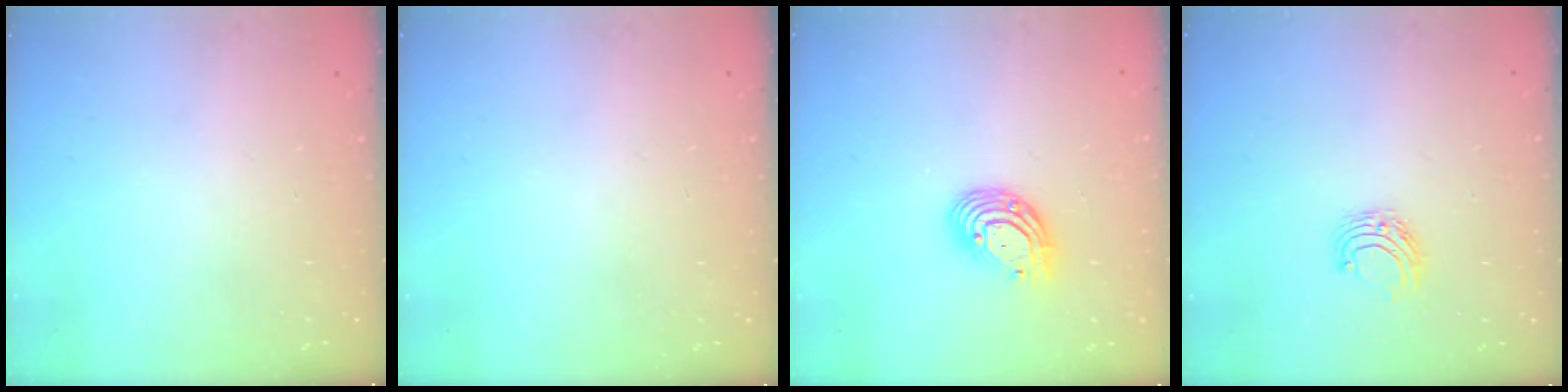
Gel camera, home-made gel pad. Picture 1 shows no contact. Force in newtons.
{"total": 0.0}
{"total": 10.3, "press": 10.3, "slide": 1.0}
{"total": 6.4, "press": 6.3, "slide": 0.7}